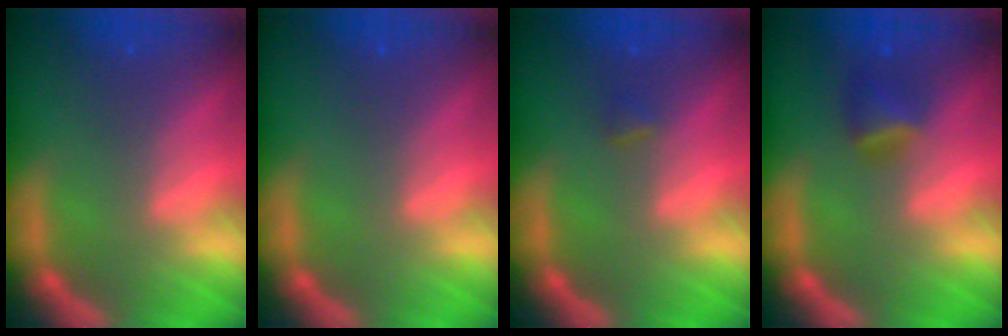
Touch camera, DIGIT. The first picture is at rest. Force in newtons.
{"total": 0.0}
{"total": 0.9}
{"total": 2.4}